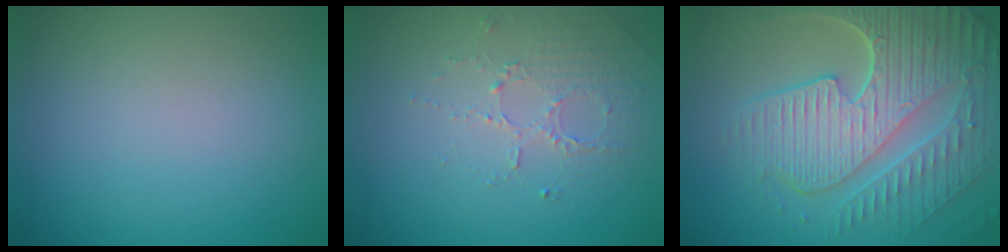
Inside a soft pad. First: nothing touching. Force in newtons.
{"total": 1.7, "press": 1.2, "slide": 1.2}
{"total": 9.9, "press": 6.6, "slide": 7.4}